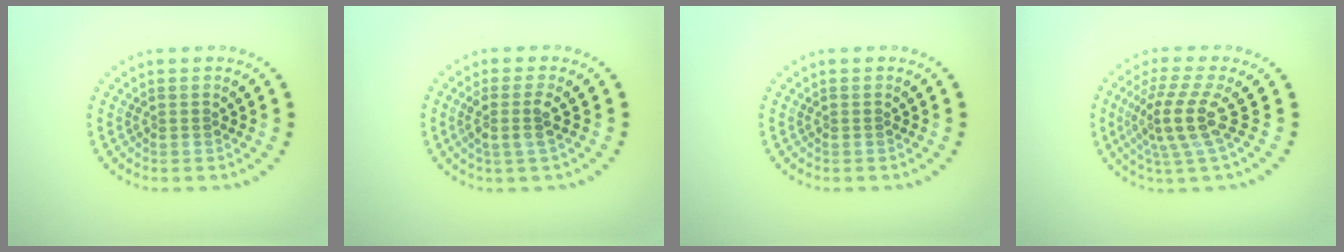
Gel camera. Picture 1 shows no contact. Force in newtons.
{"total": 2.1, "press": 1.7, "slide": 1.3}
{"total": 0.0}
{"total": 4.1, "press": 3.0, "slide": 2.9}